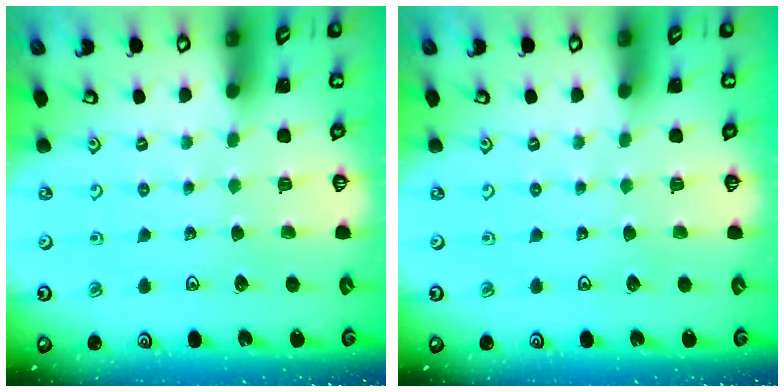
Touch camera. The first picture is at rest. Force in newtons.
{"total": 0.0}